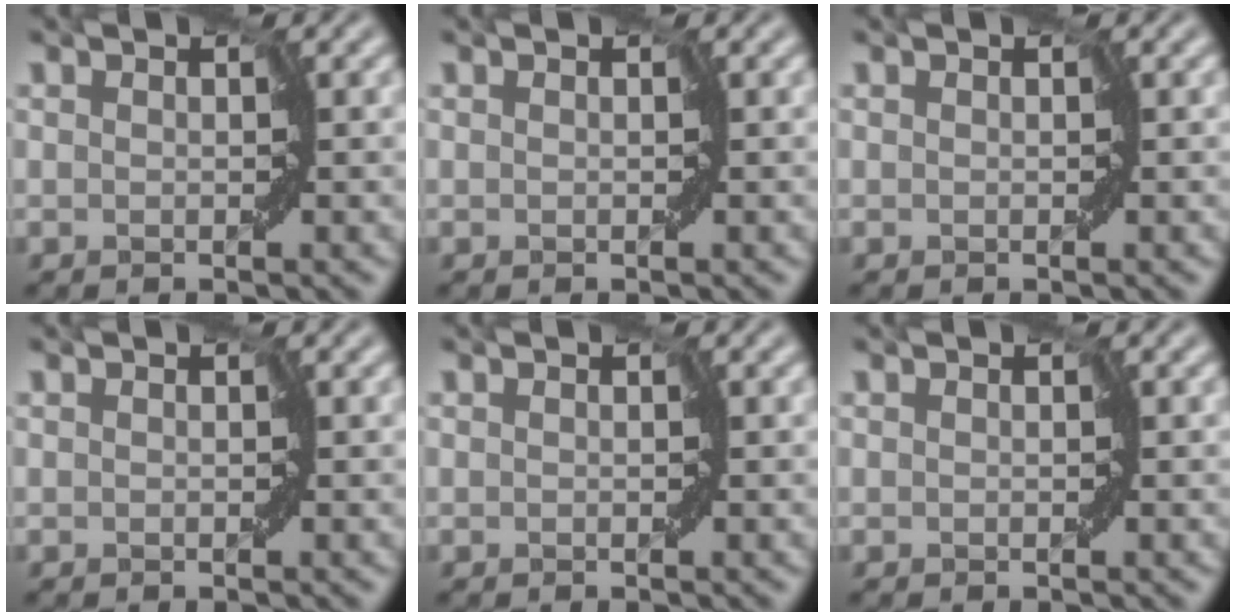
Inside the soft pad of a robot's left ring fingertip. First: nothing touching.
{"total": 0.0}
{"total": 0.0}
{"total": 0.0}
{"total": 0.0}
{"total": 0.0}